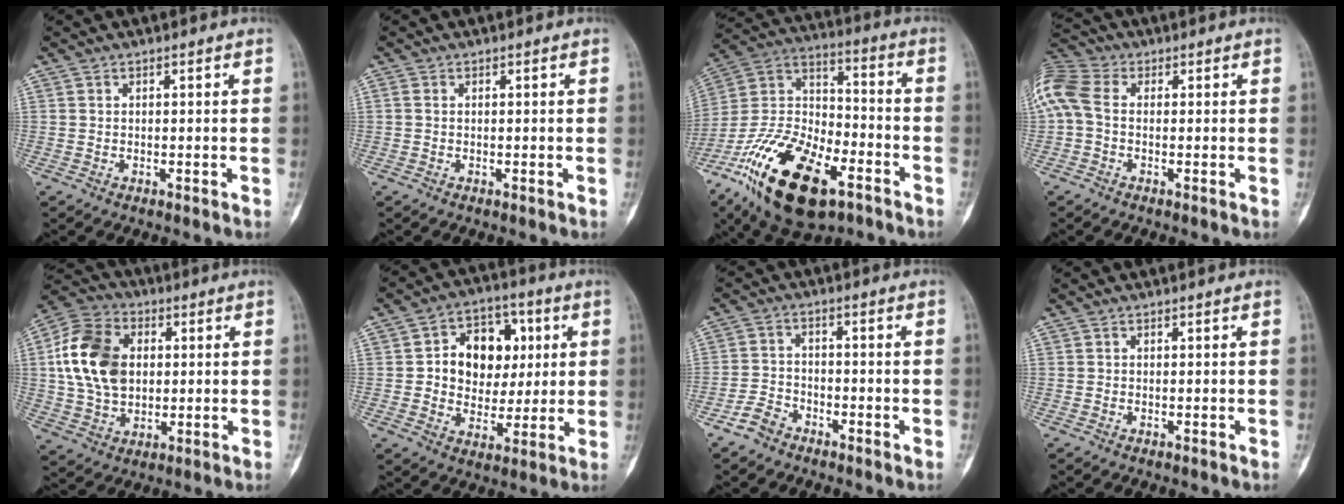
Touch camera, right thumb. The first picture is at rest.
{"total": 0.5, "force": [0.0, 0.4, 0.4], "torque": [-0.010, 0.000, 0.000]}
{"total": 25.8, "force": [-13.5, 12.4, 18.1], "torque": [-0.378, 0.047, -0.243]}
{"total": 10.2, "force": [0.6, 7.0, 7.5], "torque": [-0.187, 0.024, 0.002]}
{"total": 16.2, "force": [2.2, 11.8, 10.9], "torque": [-0.188, 0.009, 0.038]}
{"total": 14.1, "force": [2.6, 10.8, 8.6], "torque": [-0.074, 0.011, 0.043]}
{"total": 4.6, "force": [-3.4, 2.8, 1.3], "torque": [-0.020, 0.023, -0.069]}
{"total": 0.0}